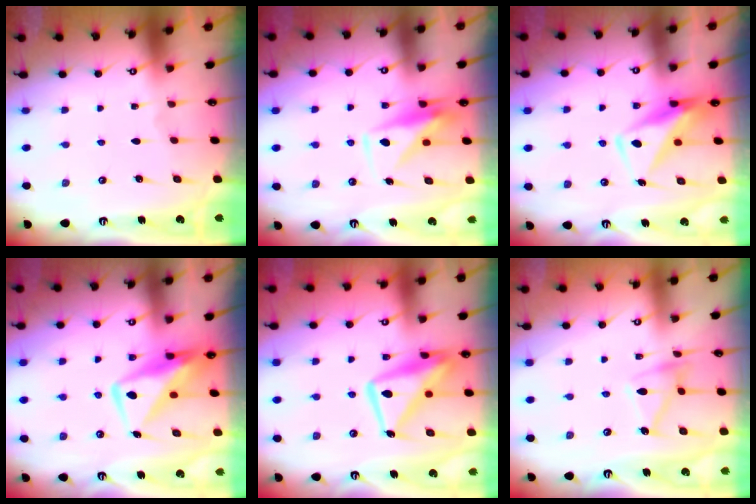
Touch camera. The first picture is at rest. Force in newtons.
{"total": 9.0, "press": 9.0, "slide": 0.6}
{"total": 10.8, "press": 10.8, "slide": 1.2}
{"total": 12.2, "press": 12.1, "slide": 1.2}
{"total": 15.0, "press": 14.9, "slide": 1.5}
{"total": 12.4, "press": 12.3, "slide": 0.7}